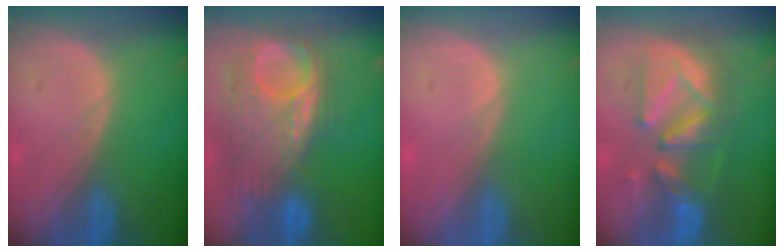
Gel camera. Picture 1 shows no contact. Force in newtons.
{"total": 11.9, "press": 10.4, "slide": 5.8}
{"total": 0.6, "press": 0.1, "slide": 0.6}
{"total": 9.4, "press": 9.3, "slide": 0.9}